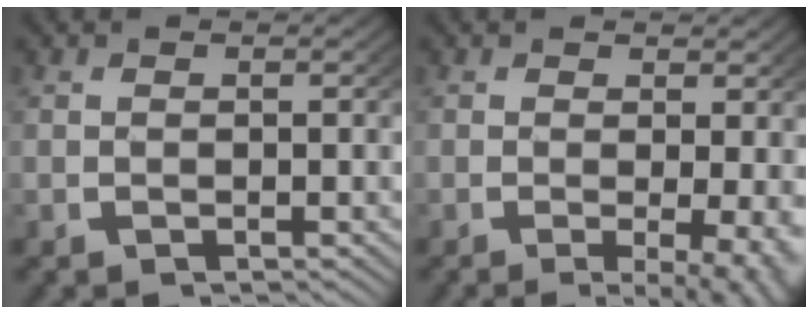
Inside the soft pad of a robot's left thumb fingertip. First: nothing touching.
{"total": 5.6, "force": [-1.9, 2.2, 4.7], "torque": [-0.065, -0.024, -0.020]}